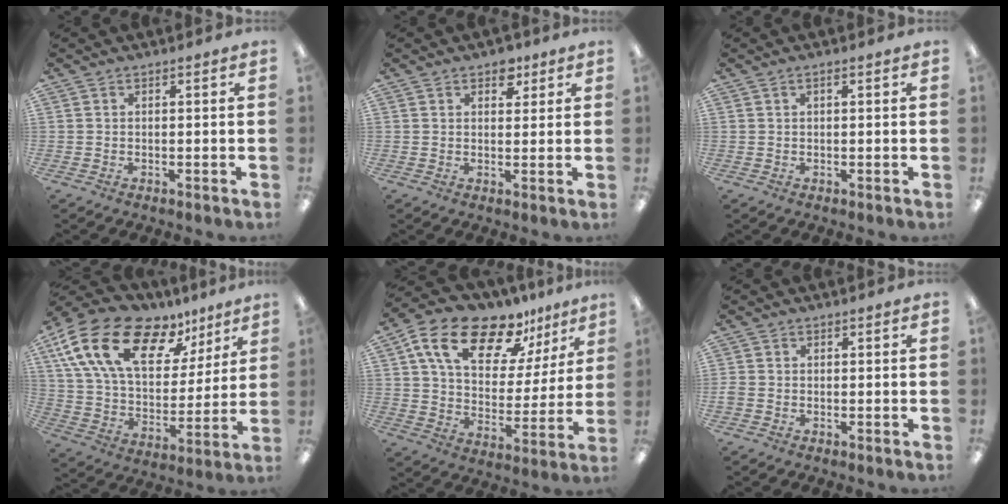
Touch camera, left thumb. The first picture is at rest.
{"total": 3.7, "force": [2.3, 2.5, 1.3], "torque": [0.000, -0.009, 0.036]}
{"total": 0.8, "force": [0.3, 0.3, 0.7], "torque": [-0.015, 0.004, 0.005]}
{"total": 21.6, "force": [12.3, 11.4, 13.5], "torque": [-0.259, -0.057, 0.221]}
{"total": 18.5, "force": [12.5, 9.8, 9.5], "torque": [-0.161, -0.071, 0.220]}
{"total": 1.0, "force": [-0.6, 0.8, 0.0], "torque": [0.003, 0.002, -0.011]}